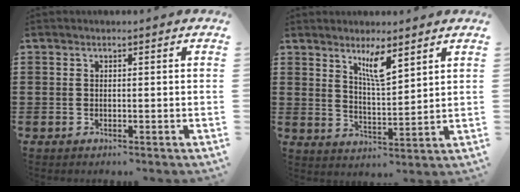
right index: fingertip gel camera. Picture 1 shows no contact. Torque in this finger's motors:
{"motor_torque": [0.71, 0.68, 0.17, 0.10]}